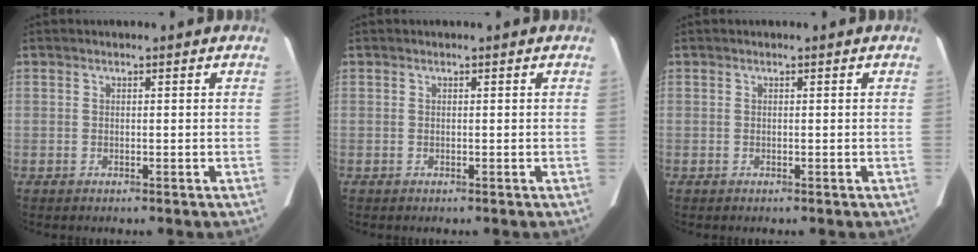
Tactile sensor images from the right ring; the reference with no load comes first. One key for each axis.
{"total": 0.0}
{"total": 0.0}